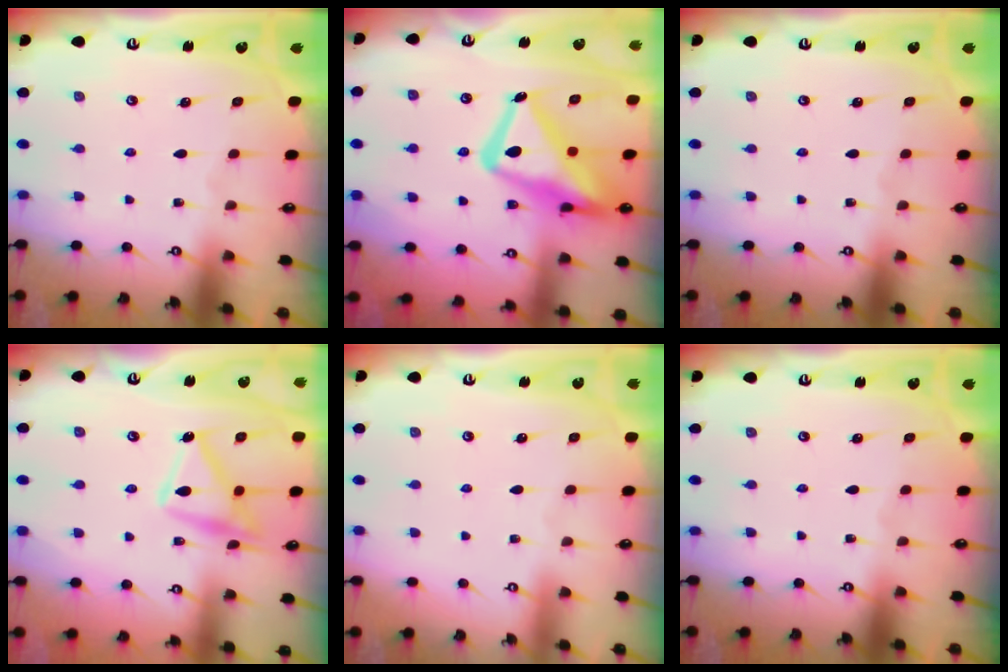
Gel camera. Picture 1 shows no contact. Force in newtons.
{"total": 19.4, "press": 19.3, "slide": 1.7}
{"total": 0.0}
{"total": 15.1, "press": 15.0, "slide": 1.0}
{"total": 3.9, "press": 3.9, "slide": 0.1}
{"total": 0.0}